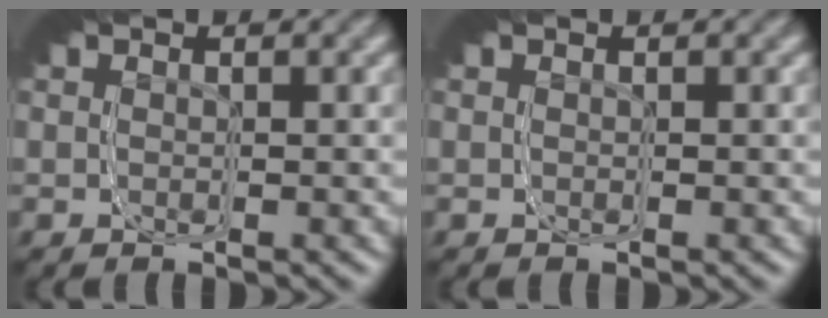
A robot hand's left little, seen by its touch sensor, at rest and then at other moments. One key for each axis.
{"total": 0.0}